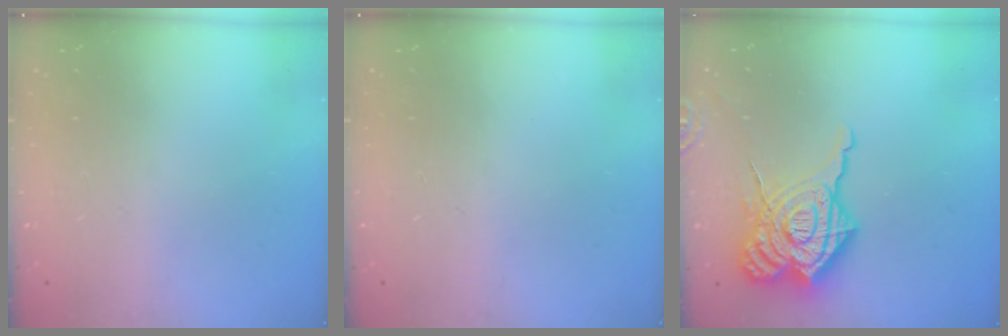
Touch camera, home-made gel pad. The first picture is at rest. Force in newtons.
{"total": 0.0}
{"total": 23.6, "press": 23.4, "slide": 2.7}